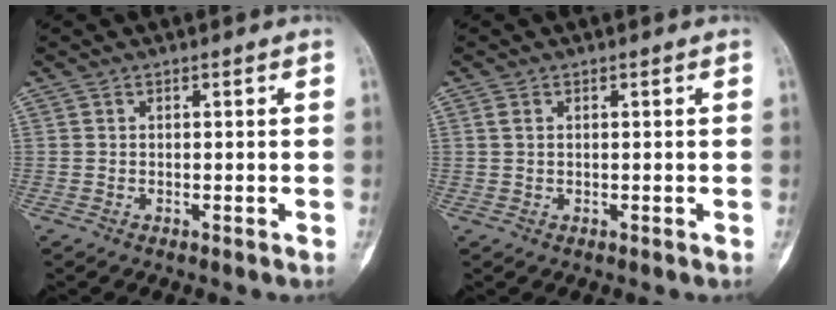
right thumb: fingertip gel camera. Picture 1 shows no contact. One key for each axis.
{"total": 1.1, "fx": 0.4, "fy": 0.6, "fz": 0.8, "tx": -0.019, "ty": 0.000, "tz": 0.011}